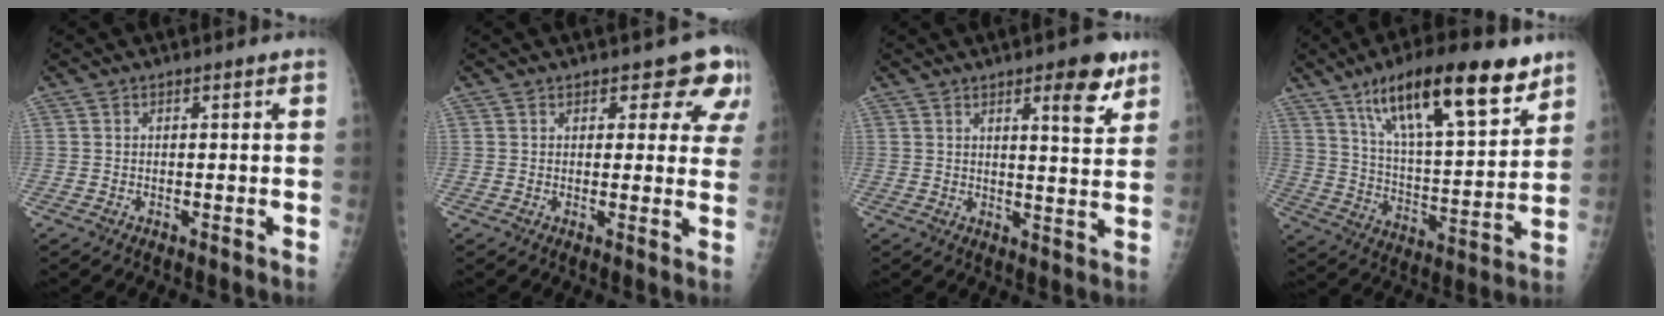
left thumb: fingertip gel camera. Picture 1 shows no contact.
{"total": 6.9, "force": [4.8, 3.7, 3.4], "torque": [0.006, -0.021, 0.043]}
{"total": 7.8, "force": [4.6, 2.0, 6.0], "torque": [-0.067, -0.026, 0.060]}
{"total": 22.8, "force": [14.0, 6.9, 16.7], "torque": [-0.247, -0.048, 0.236]}